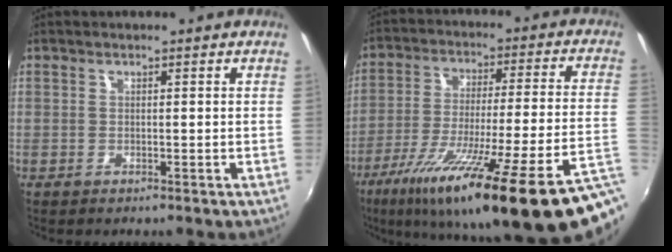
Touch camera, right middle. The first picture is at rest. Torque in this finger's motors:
{"motor_torque": [1.22, -0.92, 1.05, 0.21]}